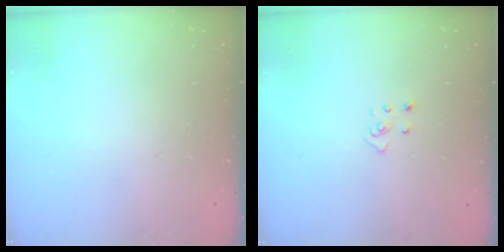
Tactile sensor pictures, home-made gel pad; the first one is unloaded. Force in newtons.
{"total": 2.5, "press": 2.4, "slide": 0.3}